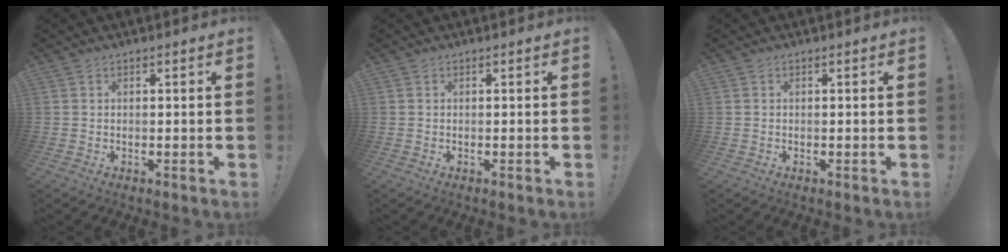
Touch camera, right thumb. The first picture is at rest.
{"total": 0.0}
{"total": 0.0}